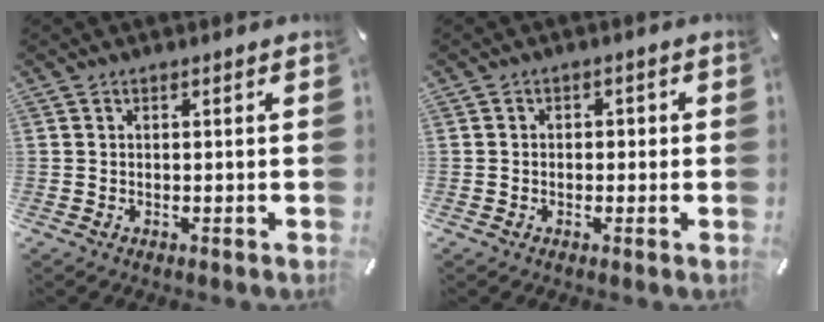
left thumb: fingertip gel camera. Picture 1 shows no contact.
{"total": 1.8, "force": [-0.9, 1.5, 0.6], "torque": [-0.012, 0.009, -0.020]}